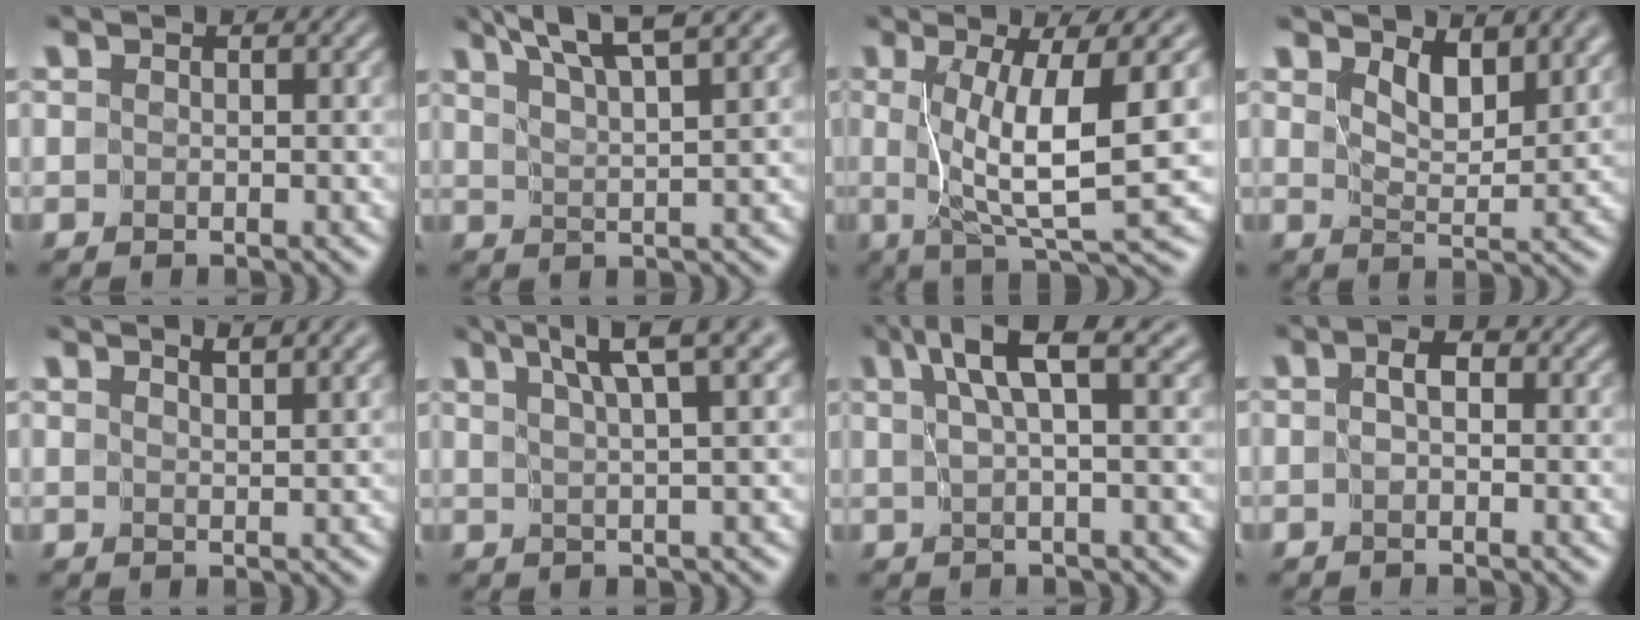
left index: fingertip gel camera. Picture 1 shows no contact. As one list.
[{"total": 7.3, "force": [5.5, 1.2, 4.7], "torque": [-0.056, 0.024, 0.062]}, {"total": 8.5, "force": [0.6, 1.1, 8.4], "torque": [-0.136, -0.004, 0.017]}, {"total": 3.3, "force": [2.3, 1.0, 2.2], "torque": [-0.048, -0.011, 0.042]}, {"total": 2.9, "force": [2.5, 0.3, 1.4], "torque": [-0.005, 0.003, 0.030]}, {"total": 5.5, "force": [3.6, 0.5, 4.2], "torque": [-0.052, 0.017, 0.057]}, {"total": 5.7, "force": [3.1, 0.9, 4.7], "torque": [-0.081, 0.014, 0.054]}, {"total": 1.4, "force": [0.0, 0.4, 1.4], "torque": [-0.020, 0.003, -0.002]}]